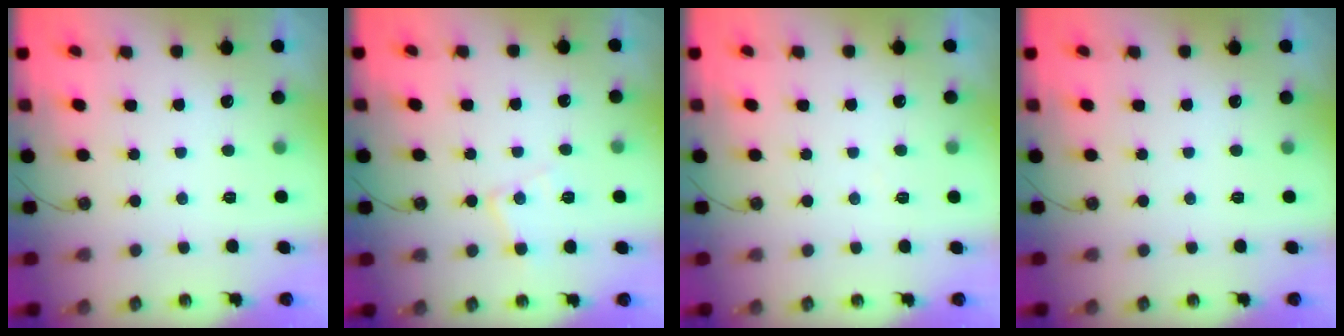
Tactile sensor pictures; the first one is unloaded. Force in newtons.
{"total": 8.5, "press": 8.5, "slide": 0.6}
{"total": 3.3, "press": 3.3, "slide": 0.5}
{"total": 0.0}